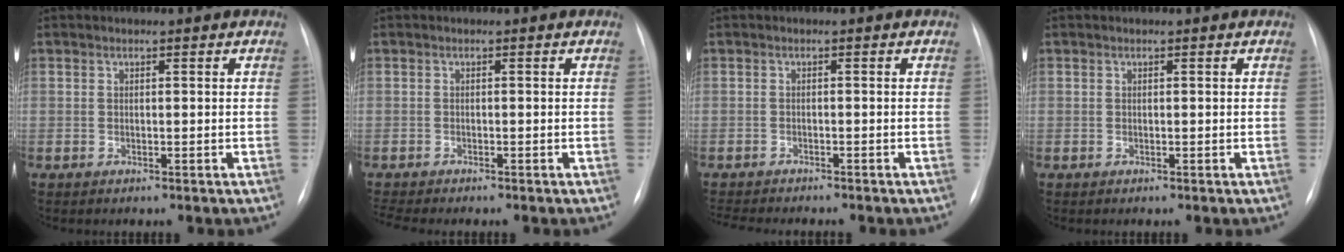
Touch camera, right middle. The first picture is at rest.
{"total": 3.2, "force": [-2.9, 0.0, 1.3], "torque": [-0.024, -0.008, -0.043]}
{"total": 7.2, "force": [-6.6, 0.9, 2.7], "torque": [-0.040, -0.010, -0.096]}
{"total": 0.0}